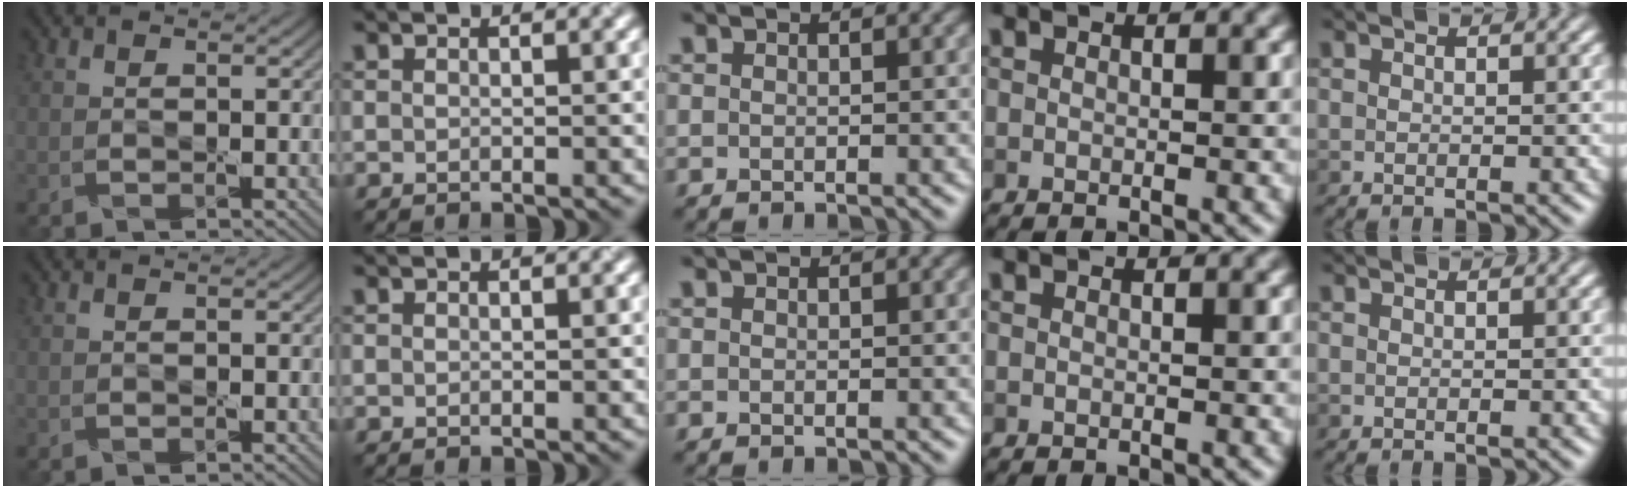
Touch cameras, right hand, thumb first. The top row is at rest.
{}